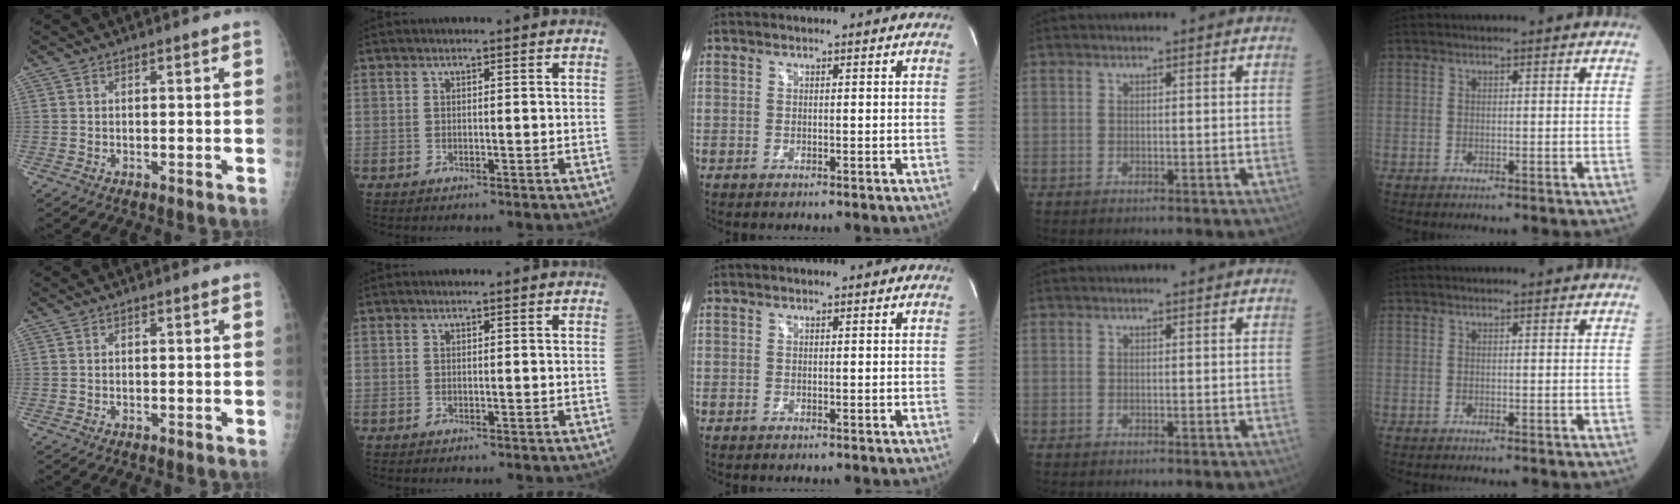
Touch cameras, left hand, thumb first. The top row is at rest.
{}